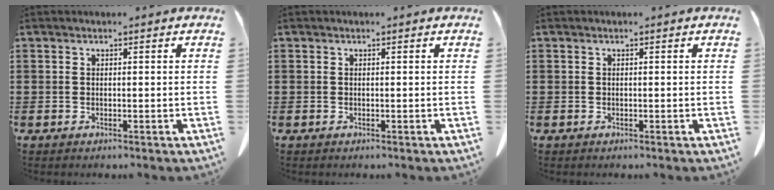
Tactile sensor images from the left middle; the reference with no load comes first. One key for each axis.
{"total": 0.0}
{"total": 0.0}